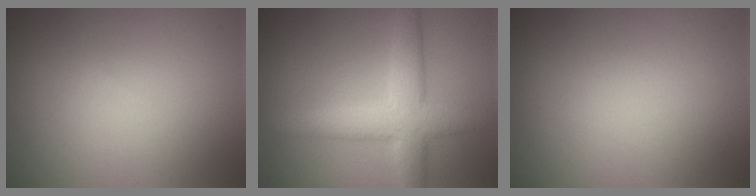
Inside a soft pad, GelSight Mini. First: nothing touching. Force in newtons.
{"total": 5.7, "press": 5.7, "slide": 0.3}
{"total": 0.0}